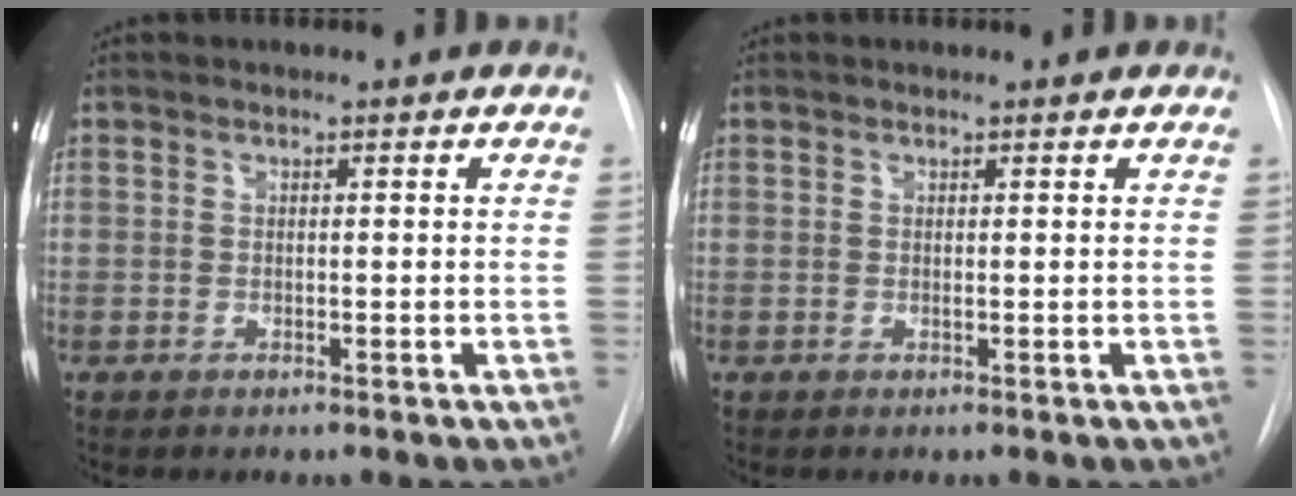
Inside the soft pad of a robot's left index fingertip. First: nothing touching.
{"total": 0.0}